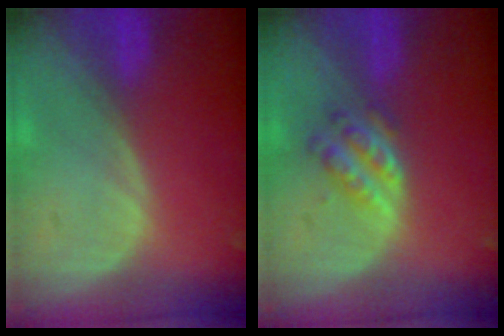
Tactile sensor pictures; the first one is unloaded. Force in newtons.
{"total": 4.5, "press": 4.4, "slide": 0.8}